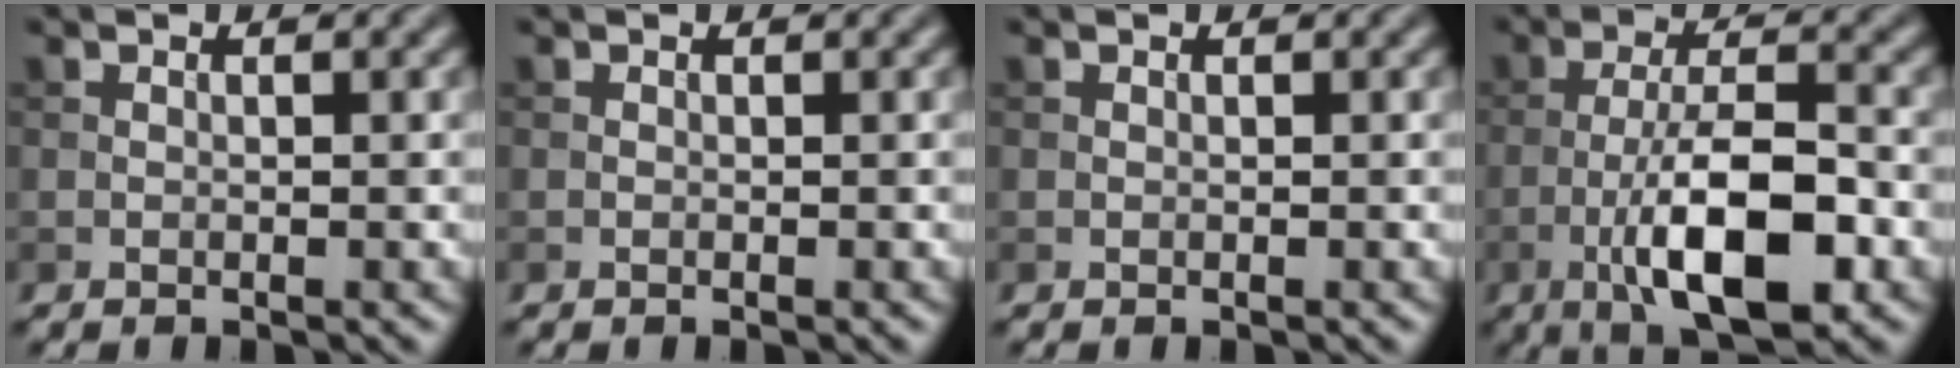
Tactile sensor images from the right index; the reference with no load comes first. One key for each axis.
{"total": 0.0}
{"total": 0.0}
{"total": 9.3, "fx": -3.4, "fy": 3.0, "fz": 8.1, "tx": -0.138, "ty": 0.007, "tz": -0.062}